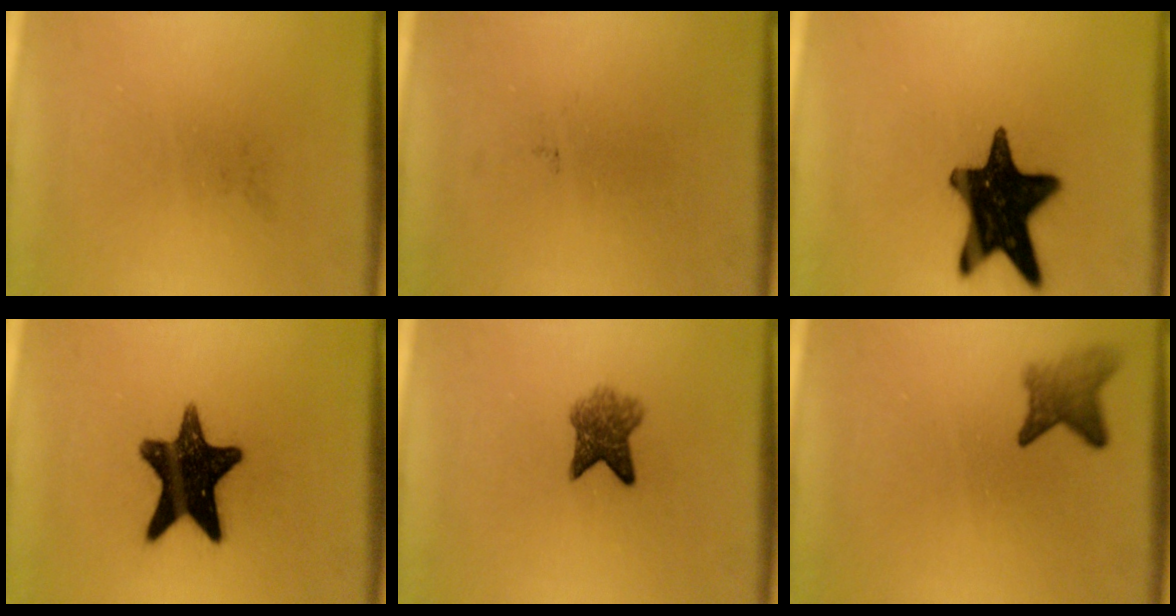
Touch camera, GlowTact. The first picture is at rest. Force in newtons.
{"total": 0.0}
{"total": 18.3}
{"total": 15.5}
{"total": 4.7}
{"total": 3.1}